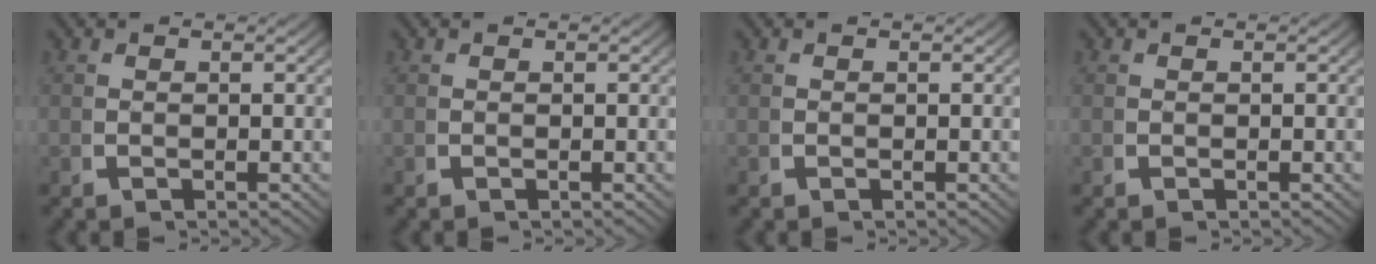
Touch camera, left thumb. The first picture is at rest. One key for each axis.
{"total": 0.0}
{"total": 0.0}
{"total": 0.0}